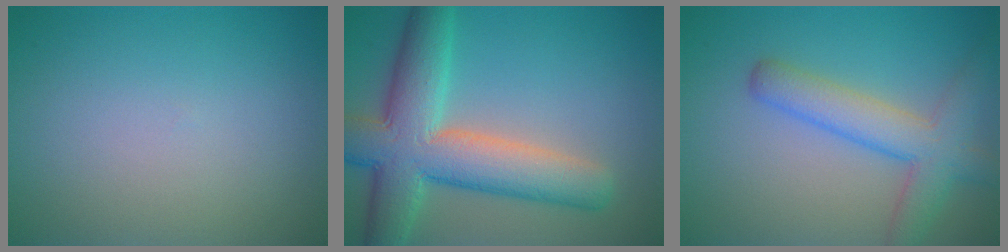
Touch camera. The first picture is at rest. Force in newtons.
{"total": 9.9, "press": 9.9, "slide": 0.6}
{"total": 5.0, "press": 5.0, "slide": 0.2}